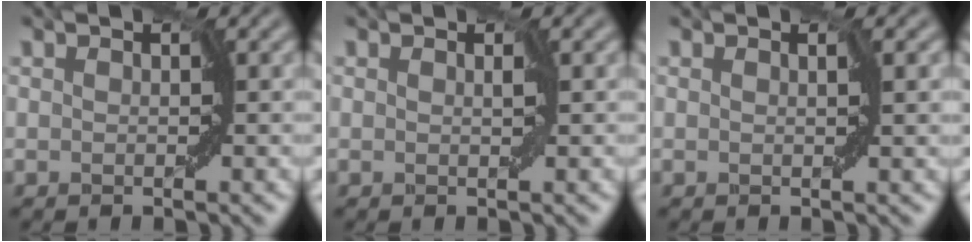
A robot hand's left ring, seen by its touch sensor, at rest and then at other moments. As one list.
[{"total": 0.0}, {"total": 0.6, "force": [0.2, -0.1, 0.6], "torque": [-0.019, -0.003, 0.004]}]